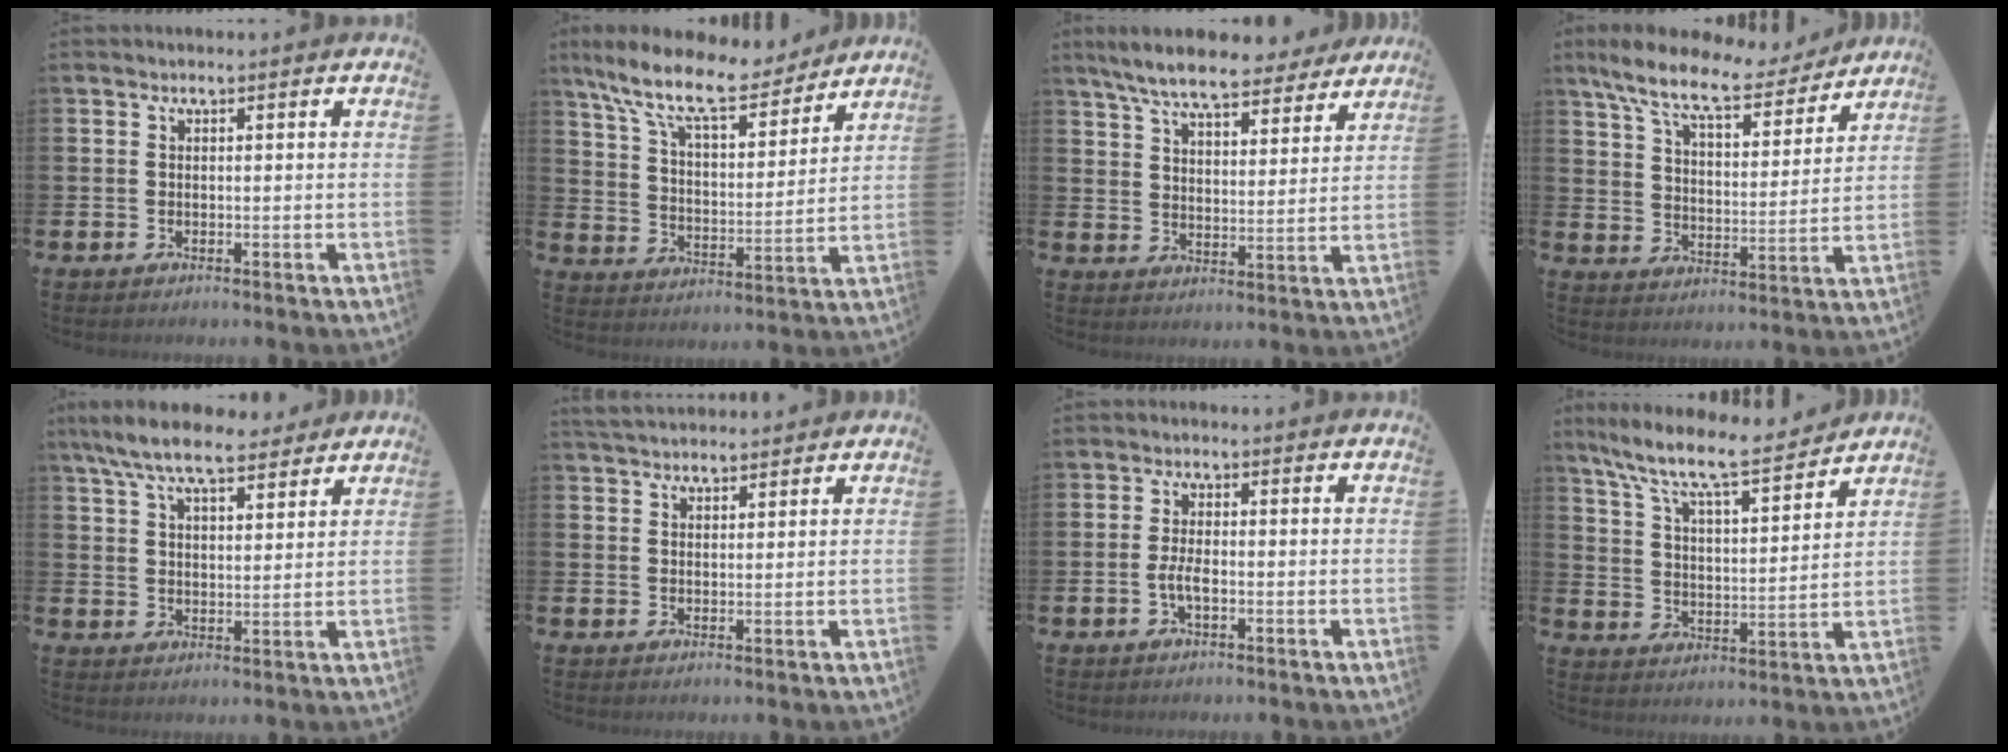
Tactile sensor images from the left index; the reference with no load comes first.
{"total": 12.0, "force": [10.2, 3.4, 5.4], "torque": [-0.134, -0.060, 0.175]}
{"total": 8.6, "force": [7.8, 1.6, 3.2], "torque": [-0.080, -0.043, 0.137]}
{"total": 10.8, "force": [9.3, 2.6, 4.9], "torque": [-0.129, -0.049, 0.161]}
{"total": 8.7, "force": [7.8, 2.2, 3.3], "torque": [-0.087, -0.025, 0.142]}
{"total": 3.5, "force": [3.4, 0.7, 0.4], "torque": [-0.007, -0.014, 0.061]}
{"total": 2.5, "force": [-0.7, 0.9, 2.2], "torque": [-0.040, 0.002, -0.015]}
{"total": 9.2, "force": [8.3, 1.2, 3.8], "torque": [-0.108, -0.058, 0.138]}